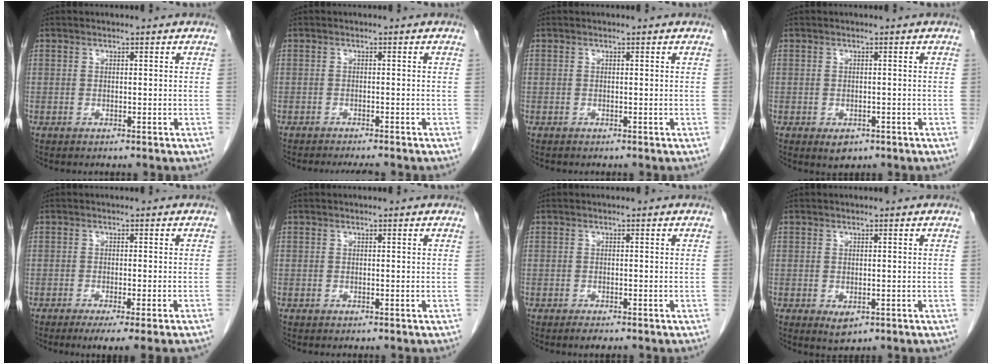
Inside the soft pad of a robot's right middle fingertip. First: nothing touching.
{"total": 5.4, "force": [-4.8, 0.6, 2.3], "torque": [-0.024, -0.007, -0.066]}
{"total": 0.0}
{"total": 2.4, "force": [-1.3, 1.4, 1.4], "torque": [-0.016, 0.000, -0.009]}
{"total": 6.6, "force": [-4.8, -0.6, 4.4], "torque": [-0.046, -0.015, -0.071]}
{"total": 0.0}
{"total": 1.3, "force": [-1.0, 0.2, 0.8], "torque": [-0.016, -0.003, -0.014]}
{"total": 2.0, "force": [-0.6, 1.2, 1.5], "torque": [-0.020, -0.004, -0.001]}